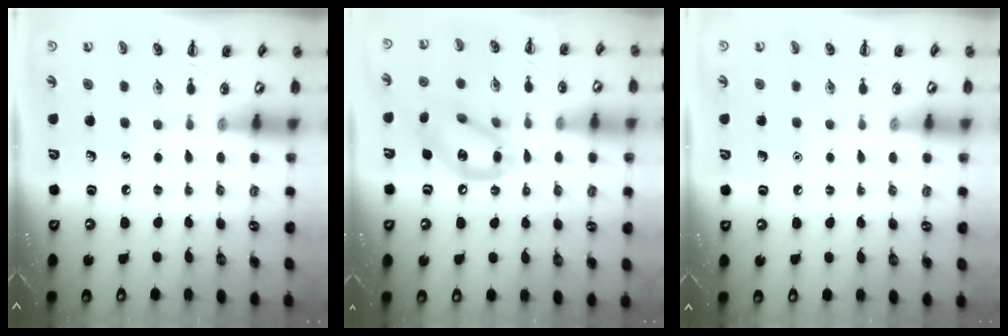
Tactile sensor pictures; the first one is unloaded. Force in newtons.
{"total": 13.3, "press": 12.9, "slide": 3.2}
{"total": 1.5, "press": 1.5, "slide": 0.2}